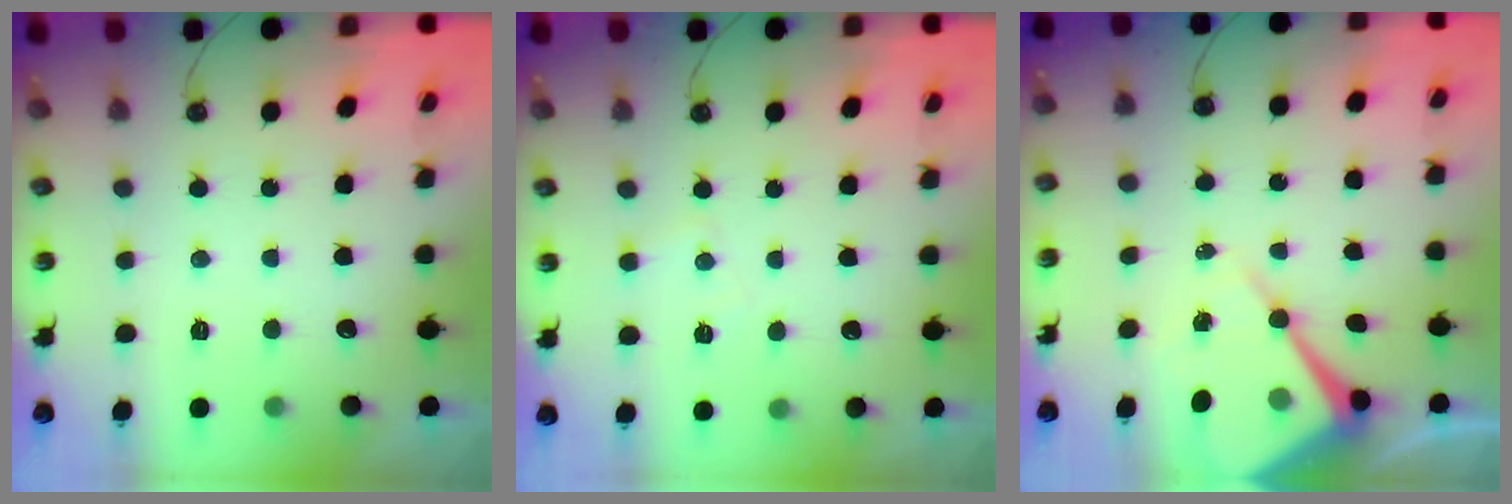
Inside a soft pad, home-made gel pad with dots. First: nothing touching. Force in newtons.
{"total": 4.5, "press": 4.4, "slide": 0.6}
{"total": 12.1, "press": 12.1, "slide": 1.0}